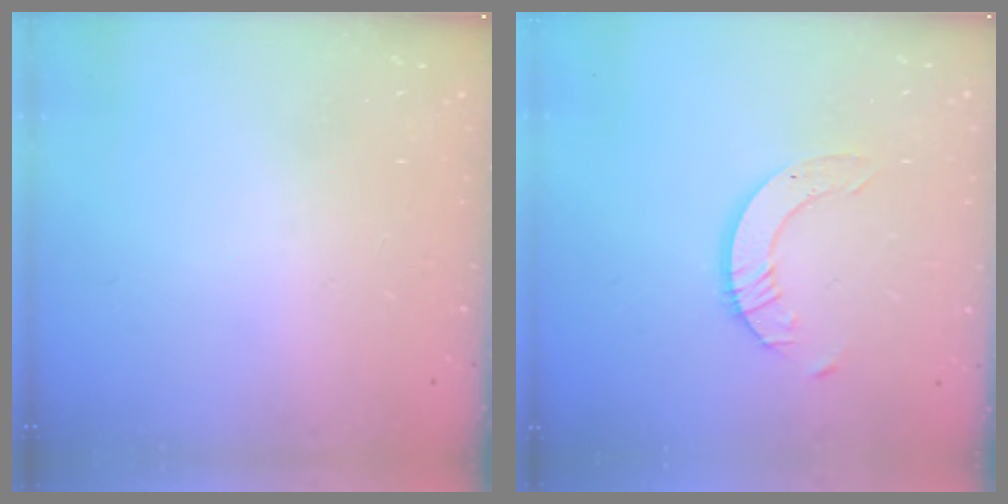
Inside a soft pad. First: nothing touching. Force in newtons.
{"total": 3.5, "press": 3.4, "slide": 0.4}